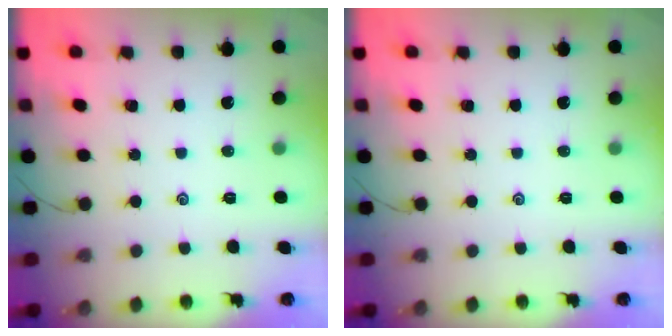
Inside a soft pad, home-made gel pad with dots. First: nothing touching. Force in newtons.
{"total": 0.0}